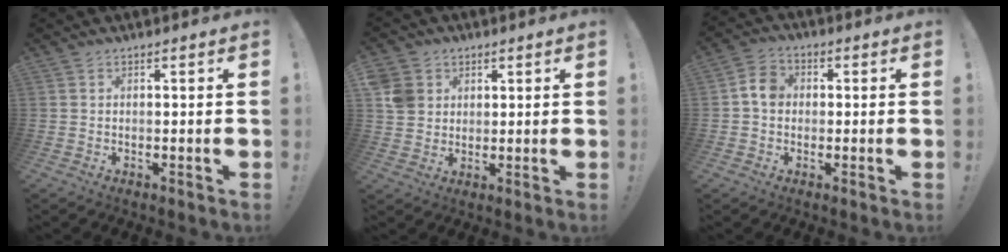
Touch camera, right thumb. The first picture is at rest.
{"total": 7.3, "force": [2.6, 6.6, 1.9], "torque": [-0.037, -0.008, 0.054]}
{"total": 6.0, "force": [-0.1, 4.9, 3.4], "torque": [-0.056, 0.020, 0.001]}